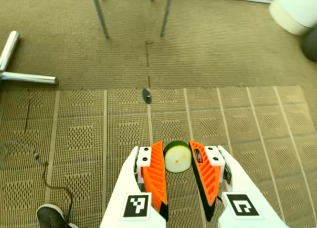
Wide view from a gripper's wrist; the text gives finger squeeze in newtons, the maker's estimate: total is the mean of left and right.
{"total": 6.9, "left": 6.6, "right": 7.2}